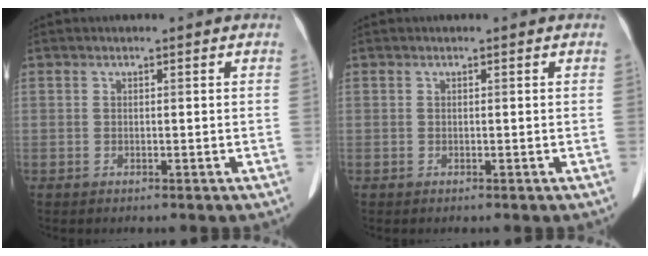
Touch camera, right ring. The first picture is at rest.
{"total": 0.0}